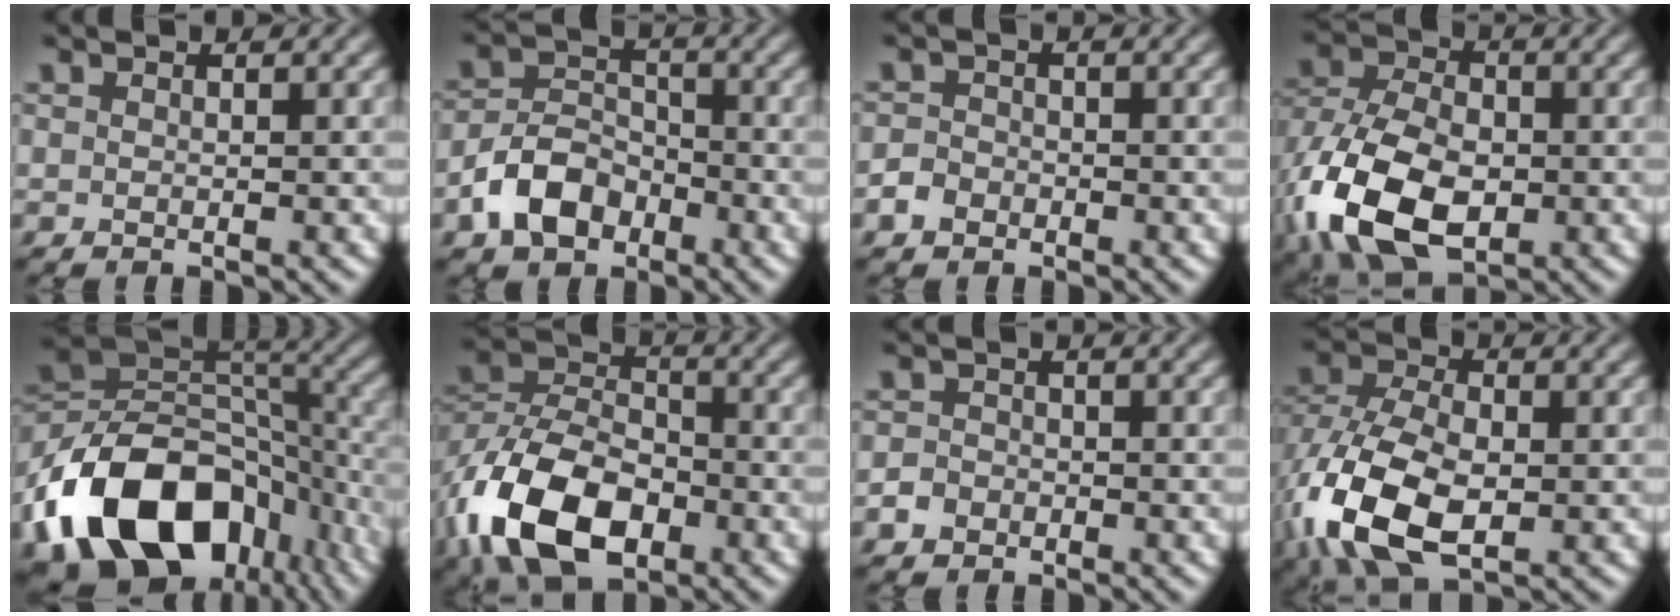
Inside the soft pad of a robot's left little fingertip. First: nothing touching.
{"total": 5.0, "force": [-2.9, 3.2, 2.5], "torque": [-0.049, 0.003, -0.059]}
{"total": 2.2, "force": [-1.2, 1.7, 0.5], "torque": [0.003, 0.004, -0.026]}
{"total": 12.7, "force": [-4.3, 7.7, 9.1], "torque": [-0.210, -0.018, -0.086]}
{"total": 16.1, "force": [-8.0, 10.1, 9.7], "torque": [-0.189, -0.003, -0.138]}
{"total": 11.8, "force": [-5.7, 6.9, 7.8], "torque": [-0.171, -0.005, -0.112]}
{"total": 2.2, "force": [-1.1, 1.8, 0.5], "torque": [0.004, 0.007, -0.028]}
{"total": 11.2, "force": [-3.2, 6.6, 8.5], "torque": [-0.202, -0.015, -0.064]}